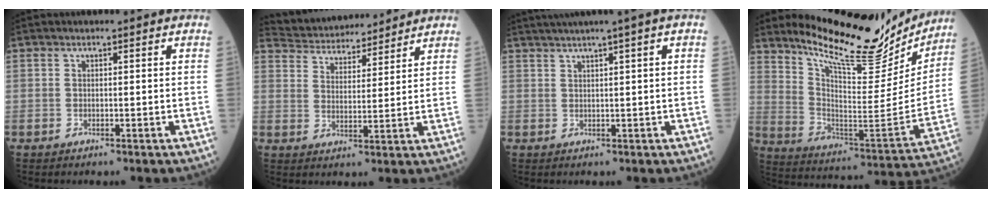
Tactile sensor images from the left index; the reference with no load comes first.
{"total": 12.0, "force": [11.4, 2.3, 2.7], "torque": [-0.048, 0.022, 0.183]}
{"total": 5.2, "force": [3.3, -1.1, 3.8], "torque": [-0.061, 0.020, 0.057]}
{"total": 20.6, "force": [18.2, 4.6, 8.3], "torque": [-0.136, -0.046, 0.272]}